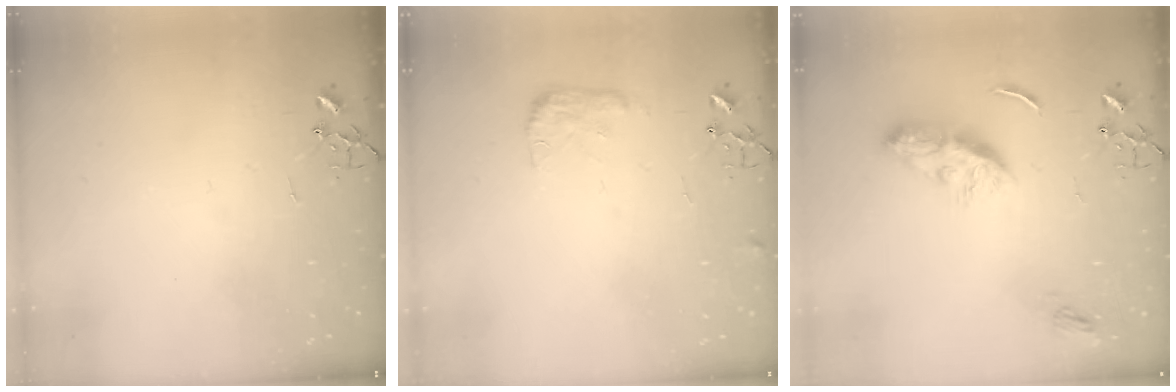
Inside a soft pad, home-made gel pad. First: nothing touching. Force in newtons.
{"total": 8.3, "press": 8.3, "slide": 0.2}
{"total": 10.6, "press": 10.5, "slide": 0.7}